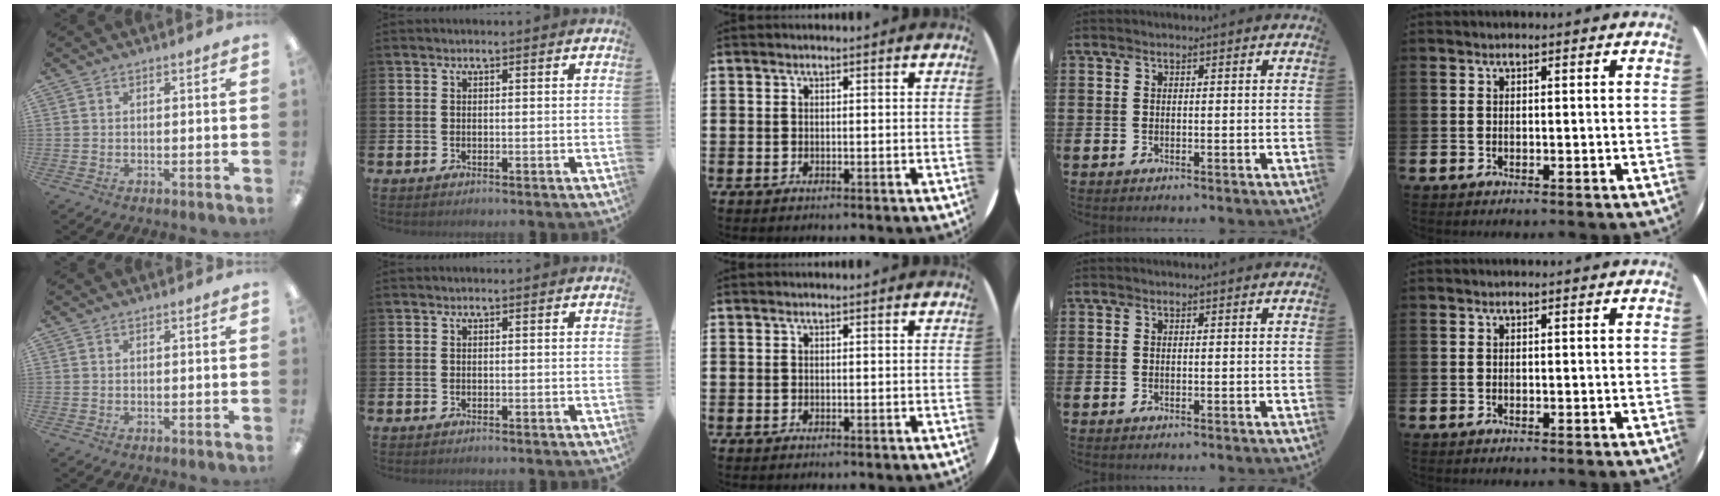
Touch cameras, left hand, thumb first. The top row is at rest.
{}